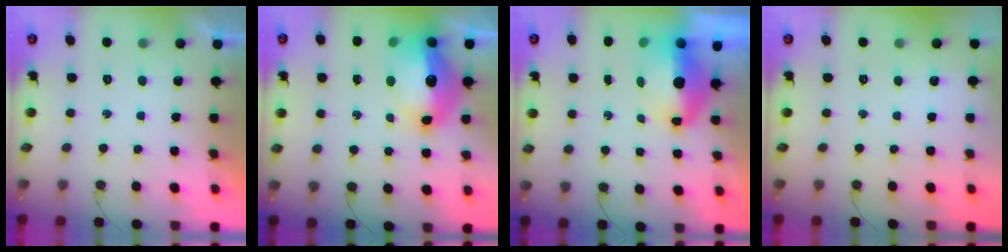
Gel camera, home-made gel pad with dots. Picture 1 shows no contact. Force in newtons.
{"total": 17.7, "press": 17.6, "slide": 2.0}
{"total": 7.4, "press": 7.4, "slide": 0.9}
{"total": 0.0}